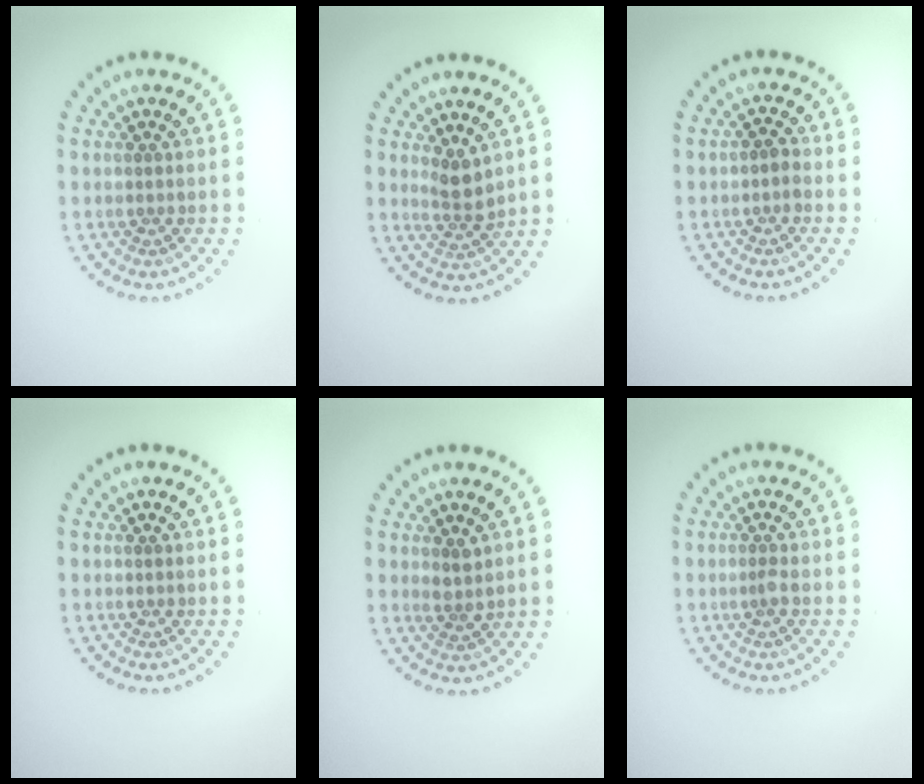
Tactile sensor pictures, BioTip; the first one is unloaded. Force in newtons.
{"total": 2.3, "press": 1.8, "slide": 1.4}
{"total": 1.1, "press": 1.1, "slide": 0.3}
{"total": 0.0}
{"total": 1.6, "press": 1.3, "slide": 0.9}
{"total": 0.8, "press": 0.5, "slide": 0.6}